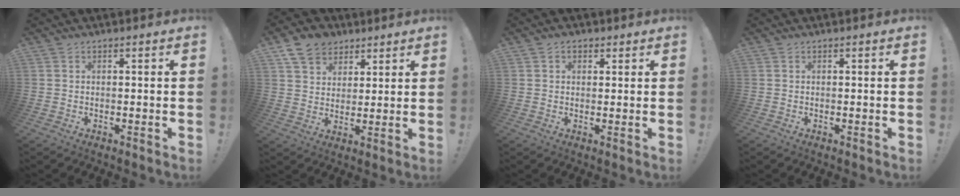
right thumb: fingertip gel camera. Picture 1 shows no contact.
{"total": 9.7, "force": [5.9, 7.2, 2.6], "torque": [-0.048, -0.030, 0.119]}
{"total": 2.2, "force": [0.9, 1.7, 1.1], "torque": [-0.016, 0.000, 0.015]}
{"total": 0.0}